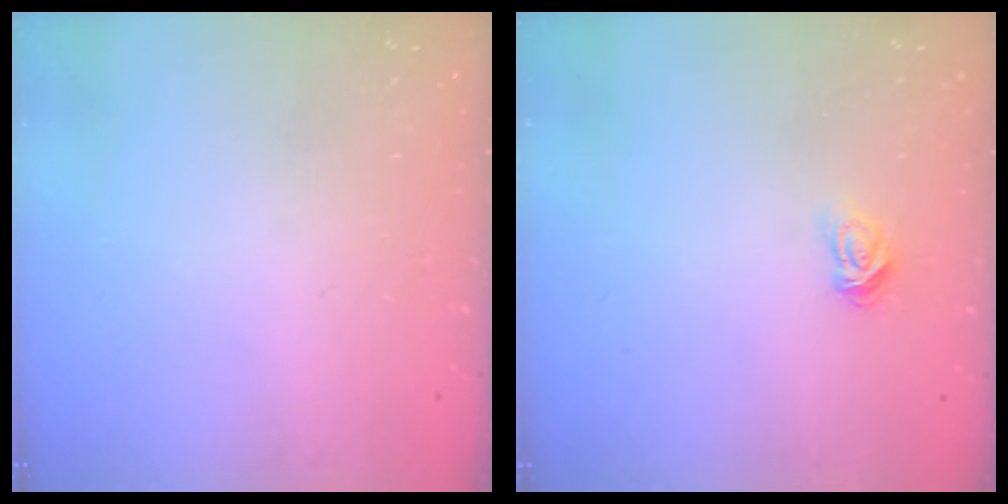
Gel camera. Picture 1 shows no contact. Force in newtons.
{"total": 4.7, "press": 4.7, "slide": 0.5}